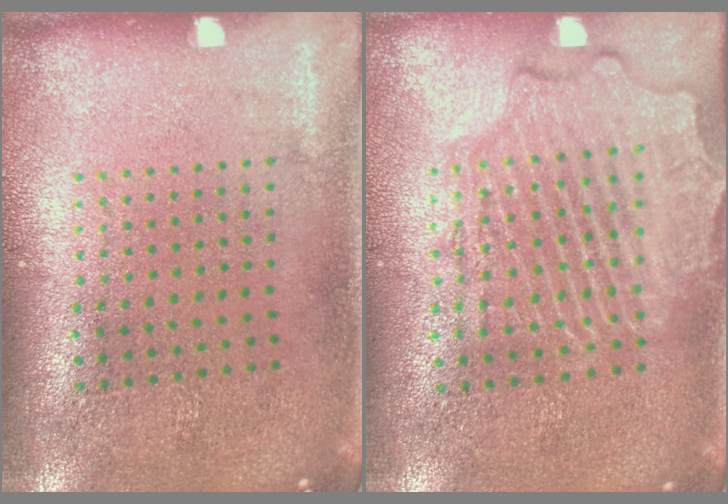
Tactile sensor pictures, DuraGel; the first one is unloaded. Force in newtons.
{"total": 2.3, "press": 2.3, "slide": 0.3}